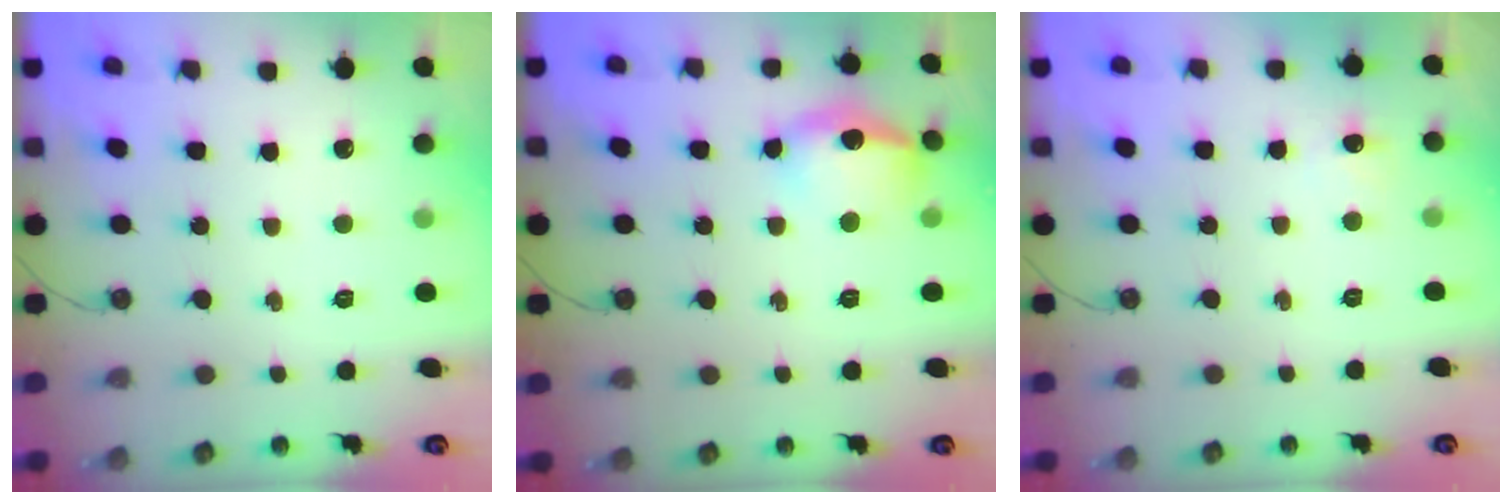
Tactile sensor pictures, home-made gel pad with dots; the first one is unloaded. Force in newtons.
{"total": 15.0, "press": 14.9, "slide": 1.2}
{"total": 3.1, "press": 3.0, "slide": 0.7}